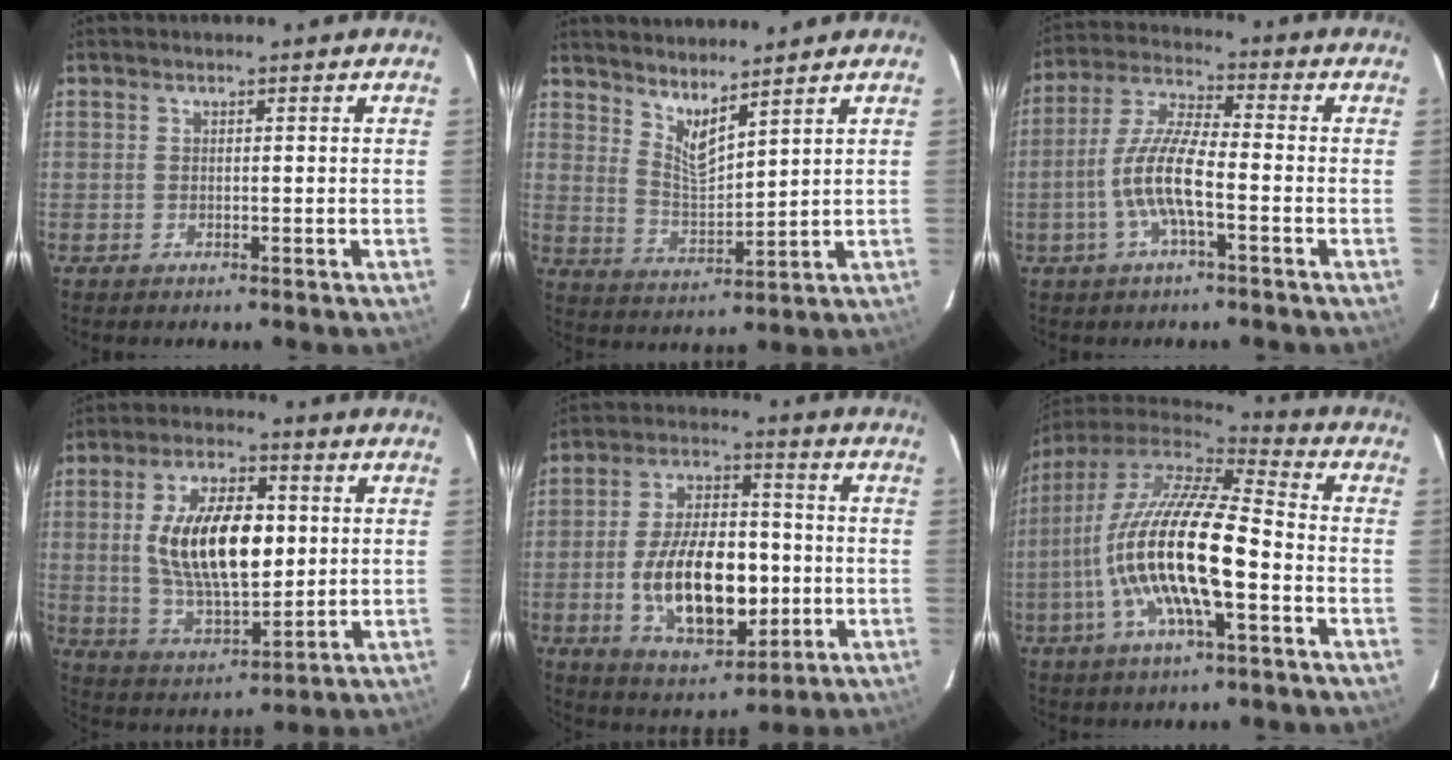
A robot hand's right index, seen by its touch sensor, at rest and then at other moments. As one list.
[{"total": 6.9, "force": [5.7, 1.0, 3.7], "torque": [-0.064, -0.012, 0.106]}, {"total": 10.1, "force": [-3.1, 2.1, 9.4], "torque": [-0.200, 0.004, -0.060]}, {"total": 16.7, "force": [2.1, 7.9, 14.6], "torque": [-0.270, 0.004, 0.048]}, {"total": 17.5, "force": [-3.1, 9.0, 14.7], "torque": [-0.279, 0.004, -0.035]}, {"total": 19.0, "force": [-4.3, 4.1, 18.0], "torque": [-0.330, -0.018, -0.087]}]